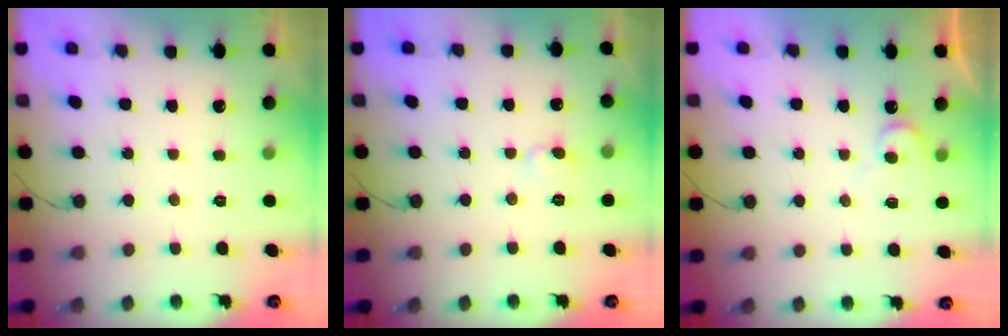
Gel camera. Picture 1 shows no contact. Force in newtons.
{"total": 3.9, "press": 3.9, "slide": 0.3}
{"total": 5.2, "press": 5.2, "slide": 0.4}